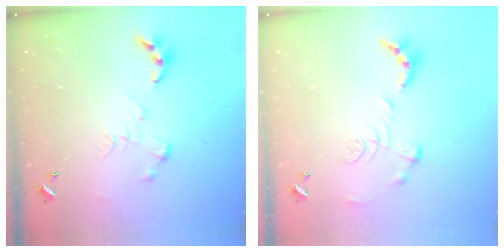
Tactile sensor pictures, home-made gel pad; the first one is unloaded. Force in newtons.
{"total": 1.2, "press": 0.4, "slide": 1.1}